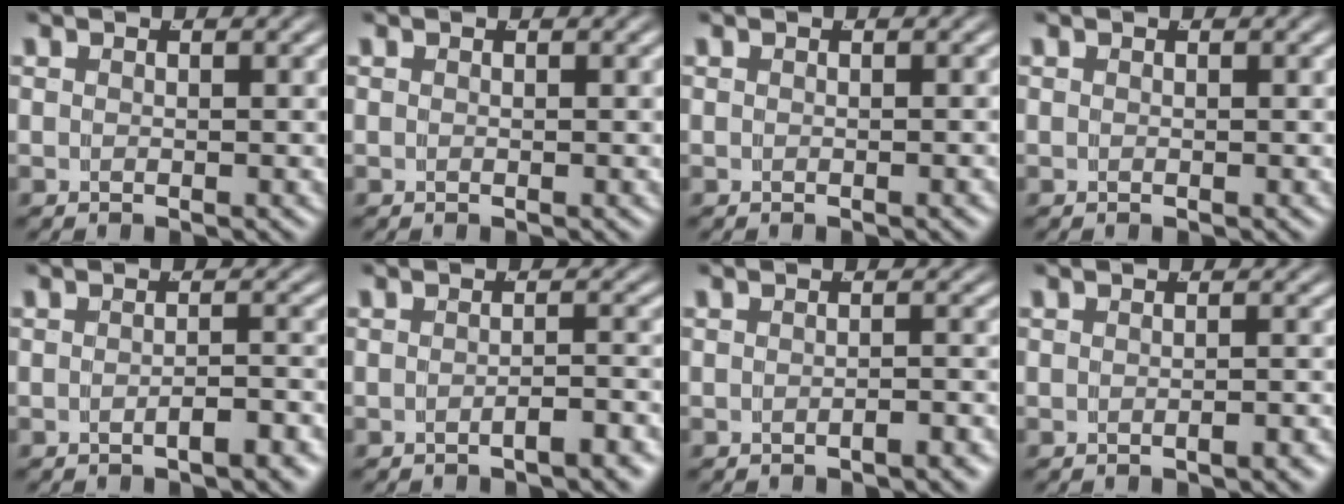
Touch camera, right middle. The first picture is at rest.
{"total": 0.0}
{"total": 0.0}
{"total": 0.0}
{"total": 2.1, "force": [-1.9, 0.1, 1.0], "torque": [-0.006, 0.004, -0.033]}
{"total": 2.2, "force": [-2.0, 0.0, 0.9], "torque": [-0.005, 0.004, -0.035]}
{"total": 1.3, "force": [-1.2, -0.2, 0.3], "torque": [-0.001, 0.006, -0.023]}
{"total": 1.0, "force": [-0.9, -0.1, 0.4], "torque": [-0.004, 0.007, -0.018]}